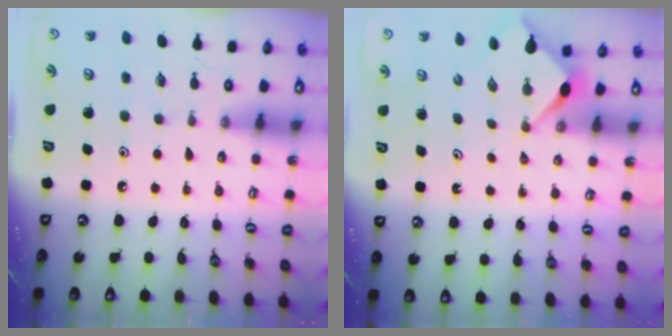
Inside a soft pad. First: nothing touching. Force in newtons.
{"total": 2.9, "press": 2.9, "slide": 0.3}